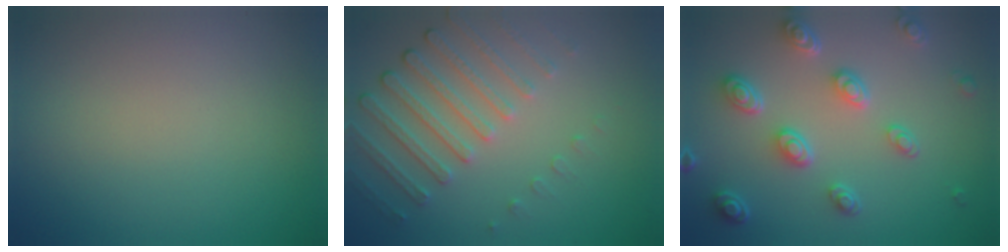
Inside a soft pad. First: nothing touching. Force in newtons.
{"total": 4.5, "press": 3.3, "slide": 3.1}
{"total": 4.7, "press": 3.7, "slide": 2.9}